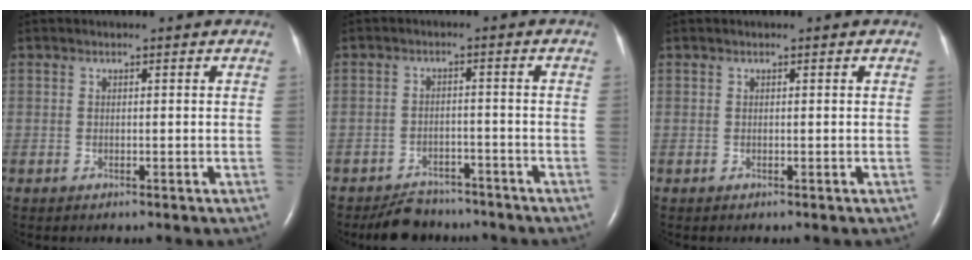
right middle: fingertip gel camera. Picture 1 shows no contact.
{"total": 6.0, "force": [-5.3, 2.6, 1.1], "torque": [-0.022, -0.003, -0.084]}
{"total": 0.0}